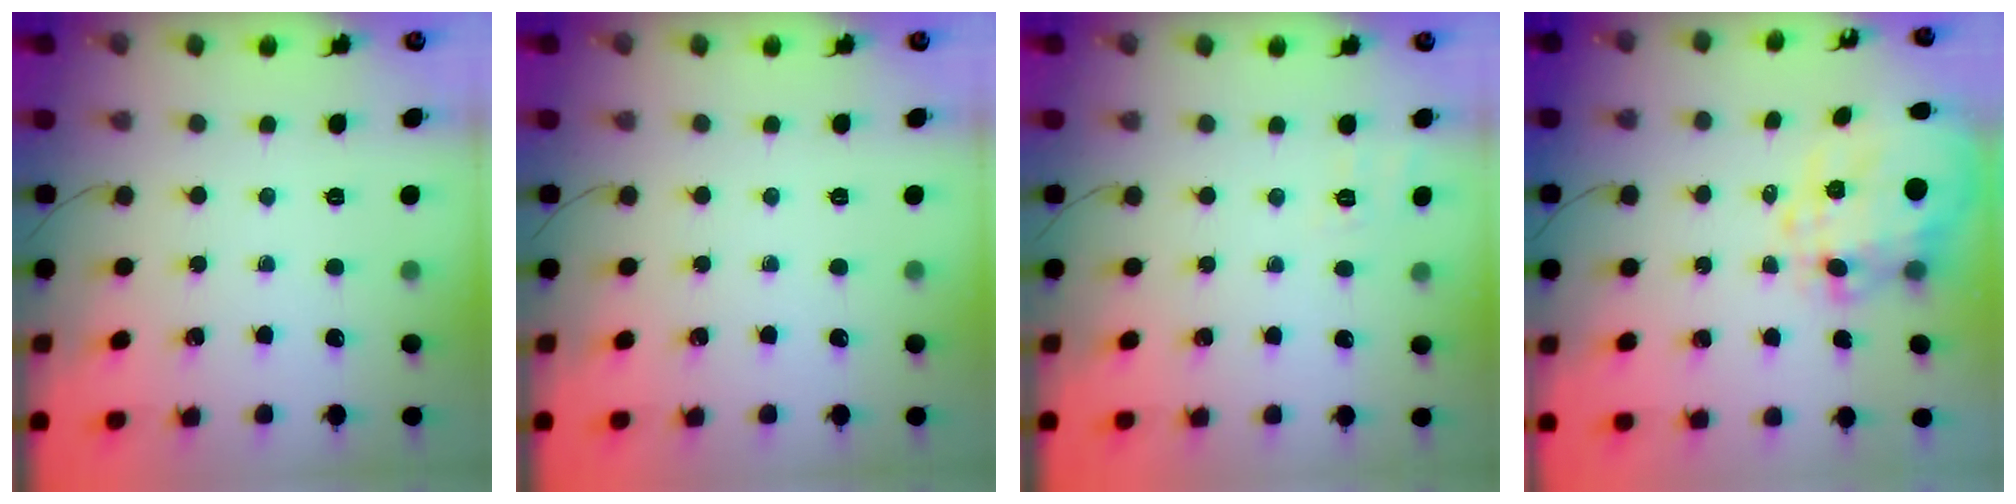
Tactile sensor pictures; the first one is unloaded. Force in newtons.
{"total": 0.0}
{"total": 2.1, "press": 0.8, "slide": 2.0}
{"total": 11.3, "press": 10.7, "slide": 3.7}